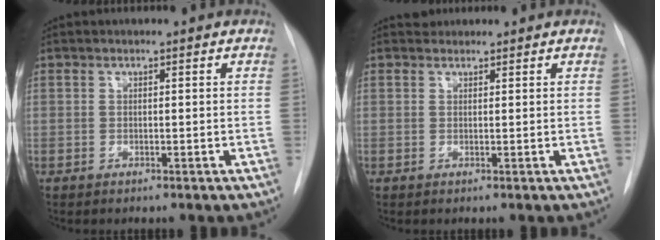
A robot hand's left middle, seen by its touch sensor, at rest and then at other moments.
{"total": 1.1, "force": [1.0, 0.4, -0.3], "torque": [0.000, 0.007, 0.015]}